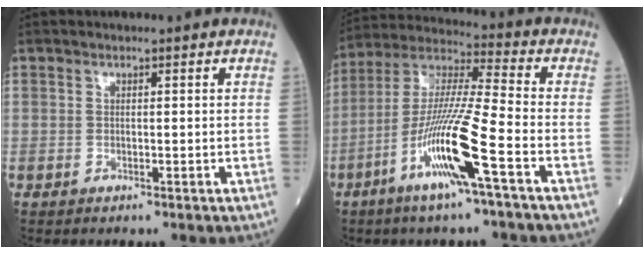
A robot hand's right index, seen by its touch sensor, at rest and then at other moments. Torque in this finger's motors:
{"motor_torque": [1.81, -0.33, 0.39, 0.21]}